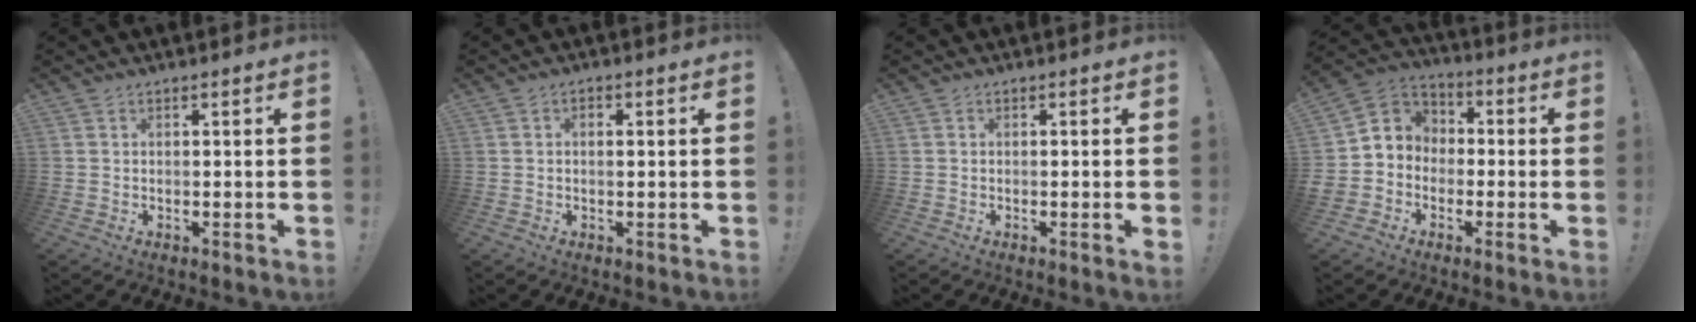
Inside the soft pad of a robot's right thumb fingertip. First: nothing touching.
{"total": 0.8, "force": [-0.1, 0.3, 0.7], "torque": [-0.005, 0.000, -0.004]}
{"total": 1.4, "force": [-0.2, -0.5, 1.3], "torque": [-0.029, 0.002, -0.004]}
{"total": 7.3, "force": [-2.1, 6.9, 1.2], "torque": [-0.023, 0.023, -0.030]}